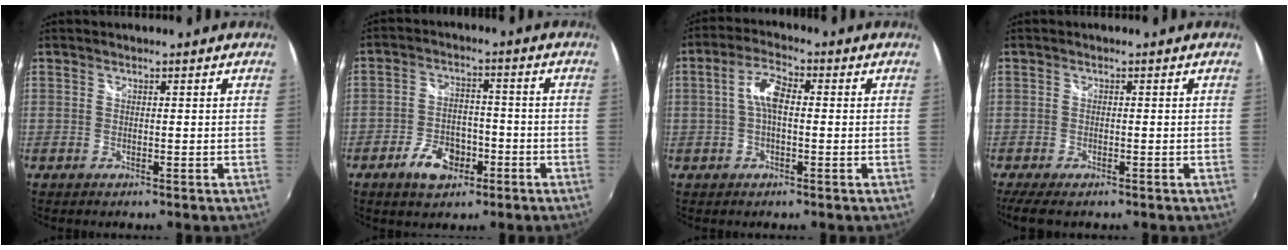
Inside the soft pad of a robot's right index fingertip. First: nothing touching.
{"total": 7.9, "force": [-4.4, 4.7, 4.7], "torque": [-0.099, 0.007, -0.069]}
{"total": 5.3, "force": [0.0, 2.2, 4.8], "torque": [-0.097, 0.015, -0.001]}
{"total": 4.8, "force": [-3.2, 1.9, 3.1], "torque": [-0.070, -0.020, -0.057]}